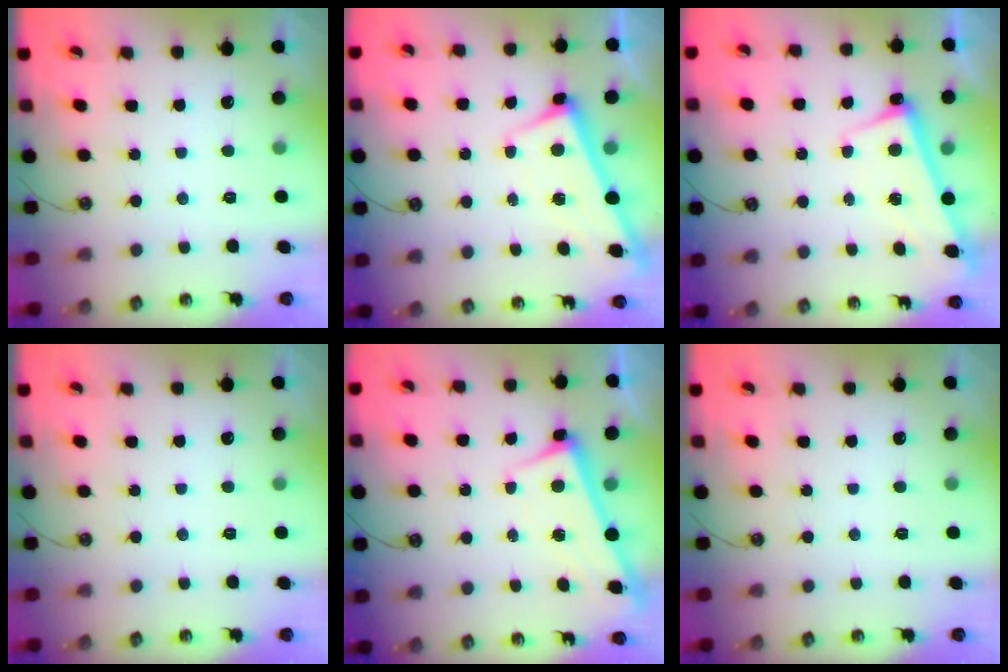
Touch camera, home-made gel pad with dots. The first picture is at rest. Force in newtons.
{"total": 2.8, "press": 2.8, "slide": 0.5}
{"total": 2.7, "press": 2.7, "slide": 0.5}
{"total": 0.0}
{"total": 2.9, "press": 2.8, "slide": 0.4}
{"total": 0.0}